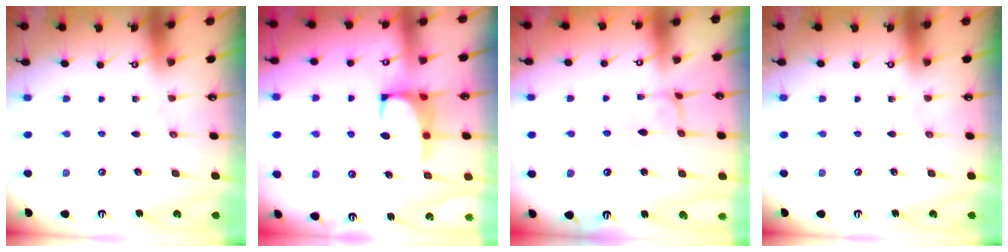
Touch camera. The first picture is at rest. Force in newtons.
{"total": 1.6, "press": 1.3, "slide": 0.9}
{"total": 1.8, "press": 1.8, "slide": 0.2}
{"total": 0.0}